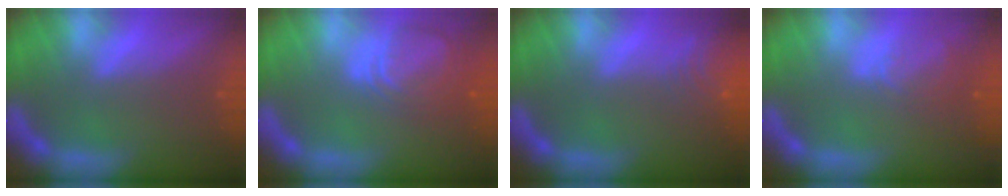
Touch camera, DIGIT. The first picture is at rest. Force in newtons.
{"total": 6.5}
{"total": 6.5}
{"total": 2.9}